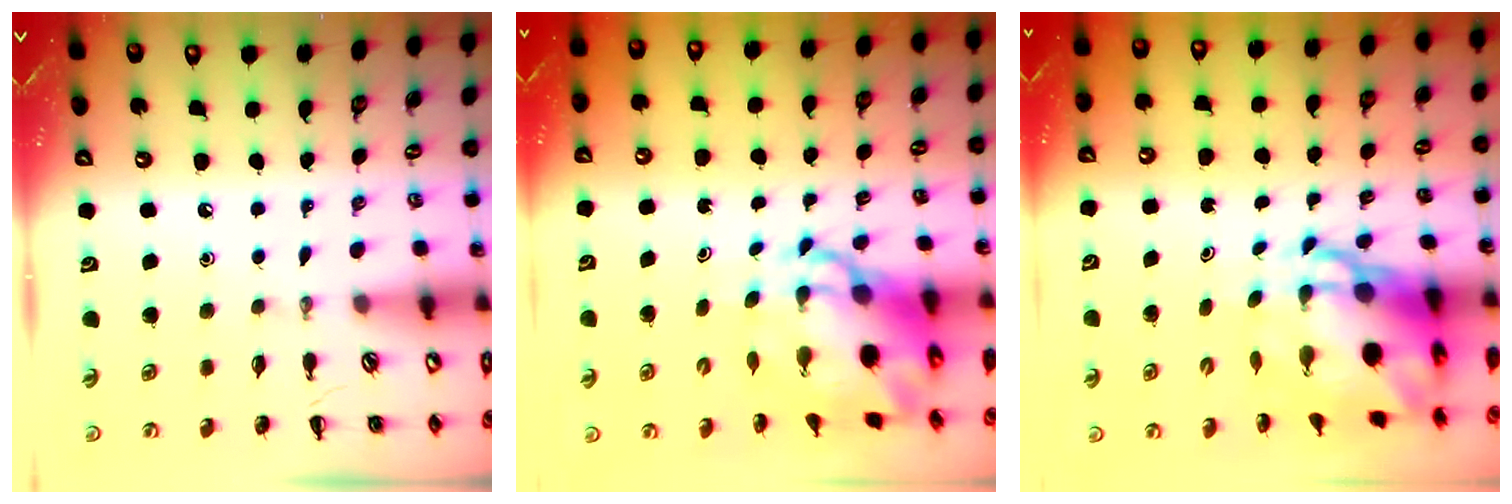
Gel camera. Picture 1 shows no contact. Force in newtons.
{"total": 9.2, "press": 8.9, "slide": 2.6}
{"total": 9.2, "press": 8.9, "slide": 2.3}